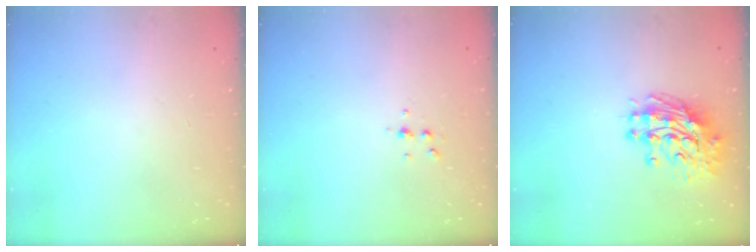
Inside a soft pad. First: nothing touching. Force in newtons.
{"total": 4.1, "press": 4.0, "slide": 0.9}
{"total": 11.5, "press": 11.4, "slide": 1.2}